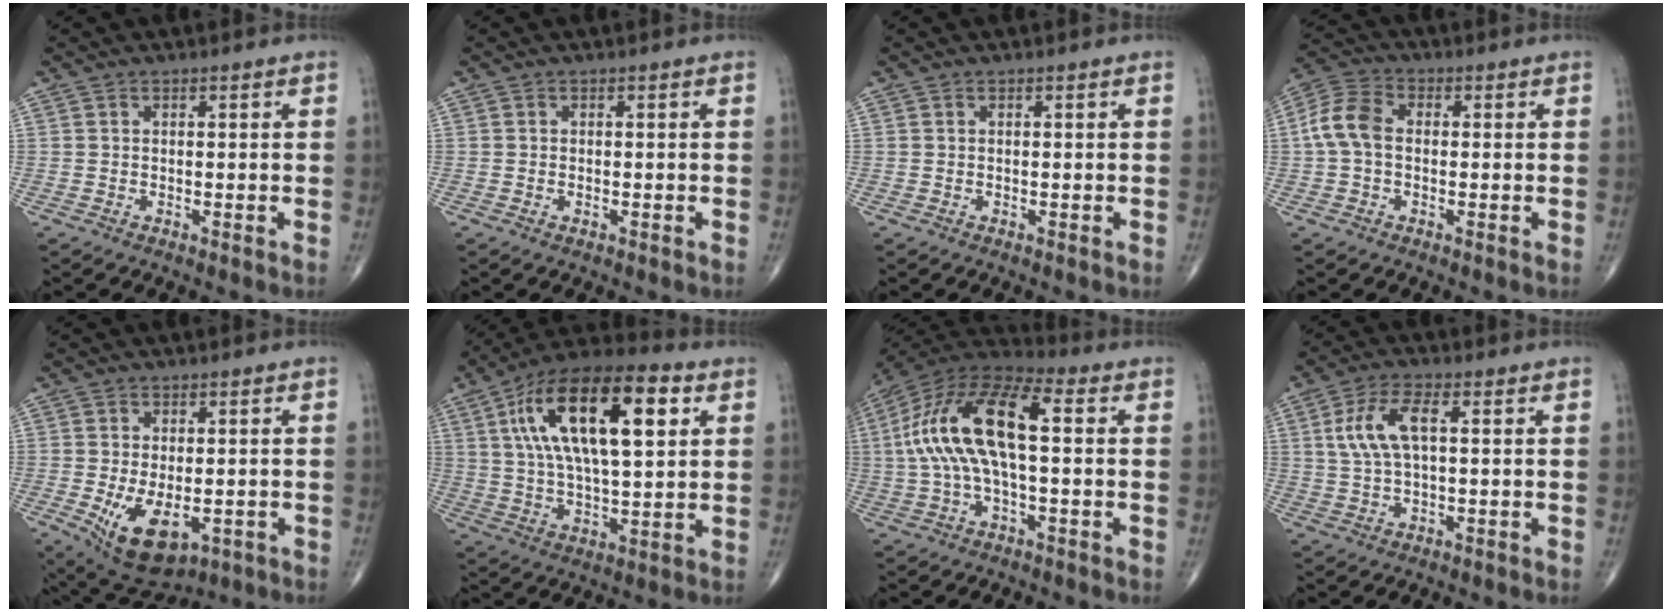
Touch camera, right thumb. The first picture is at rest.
{"total": 0.6, "force": [-0.2, 0.3, 0.5], "torque": [-0.010, 0.001, -0.003]}
{"total": 0.0}
{"total": 7.5, "force": [-0.1, 5.1, 5.5], "torque": [-0.113, 0.023, -0.012]}
{"total": 11.0, "force": [-3.2, 6.1, 8.5], "torque": [-0.132, -0.009, -0.033]}
{"total": 22.9, "force": [6.9, 9.4, 19.8], "torque": [-0.339, 0.007, 0.110]}
{"total": 18.6, "force": [1.5, 7.7, 16.8], "torque": [-0.338, 0.046, 0.019]}
{"total": 8.0, "force": [1.6, 3.3, 7.1], "torque": [-0.156, 0.014, 0.031]}